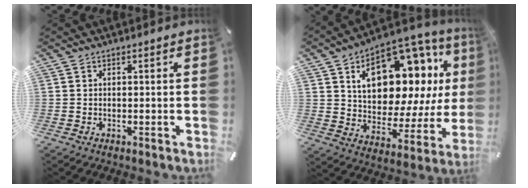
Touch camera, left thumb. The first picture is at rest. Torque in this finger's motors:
{"motor_torque": [2.53, 2.48, 1.75, -1.03, 0.38]}